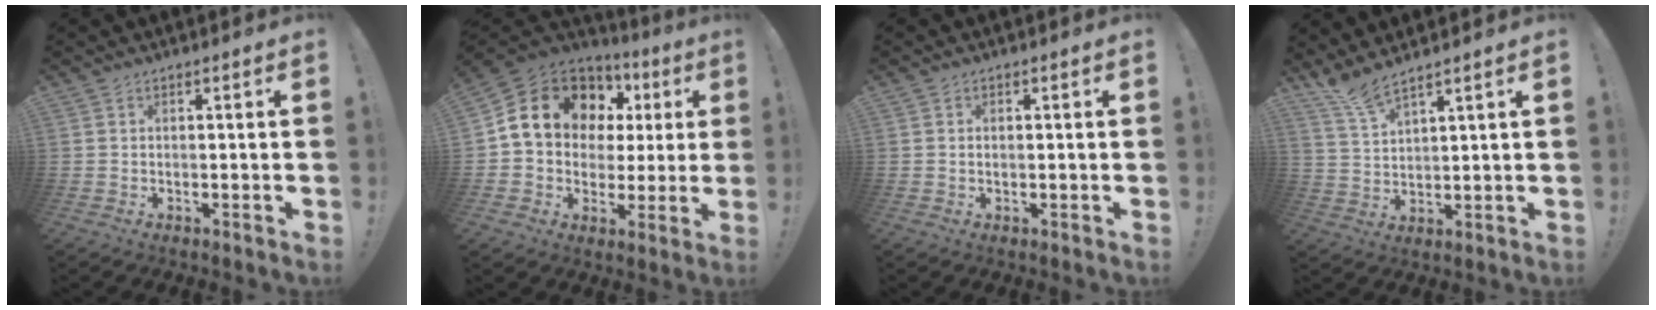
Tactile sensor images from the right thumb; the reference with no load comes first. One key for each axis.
{"total": 16.2, "fx": 7.0, "fy": 12.0, "fz": 8.3, "tx": -0.133, "ty": -0.035, "tz": 0.144}
{"total": 0.5, "fx": 0.0, "fy": 0.4, "fz": 0.4, "tx": -0.015, "ty": 0.005, "tz": 0.002}
{"total": 6.1, "fx": 5.3, "fy": 0.3, "fz": 2.9, "tx": -0.064, "ty": -0.033, "tz": 0.098}